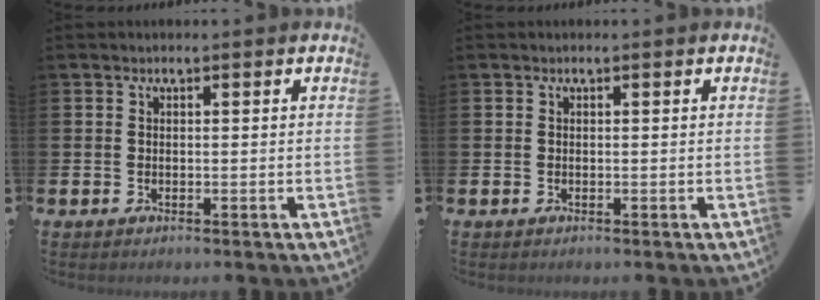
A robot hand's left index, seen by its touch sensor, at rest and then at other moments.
{"total": 0.0}